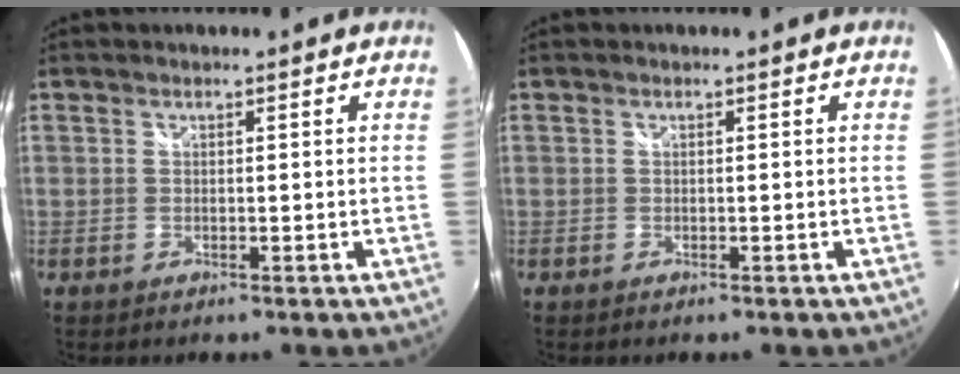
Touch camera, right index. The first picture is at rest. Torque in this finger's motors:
{"motor_torque": [0.11, -0.08, -0.01, 0.00]}